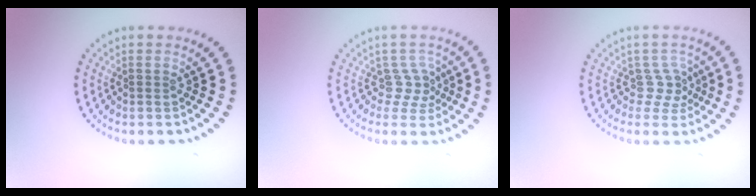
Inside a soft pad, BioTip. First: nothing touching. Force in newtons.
{"total": 2.1, "press": 1.6, "slide": 1.5}
{"total": 2.1, "press": 1.5, "slide": 1.4}